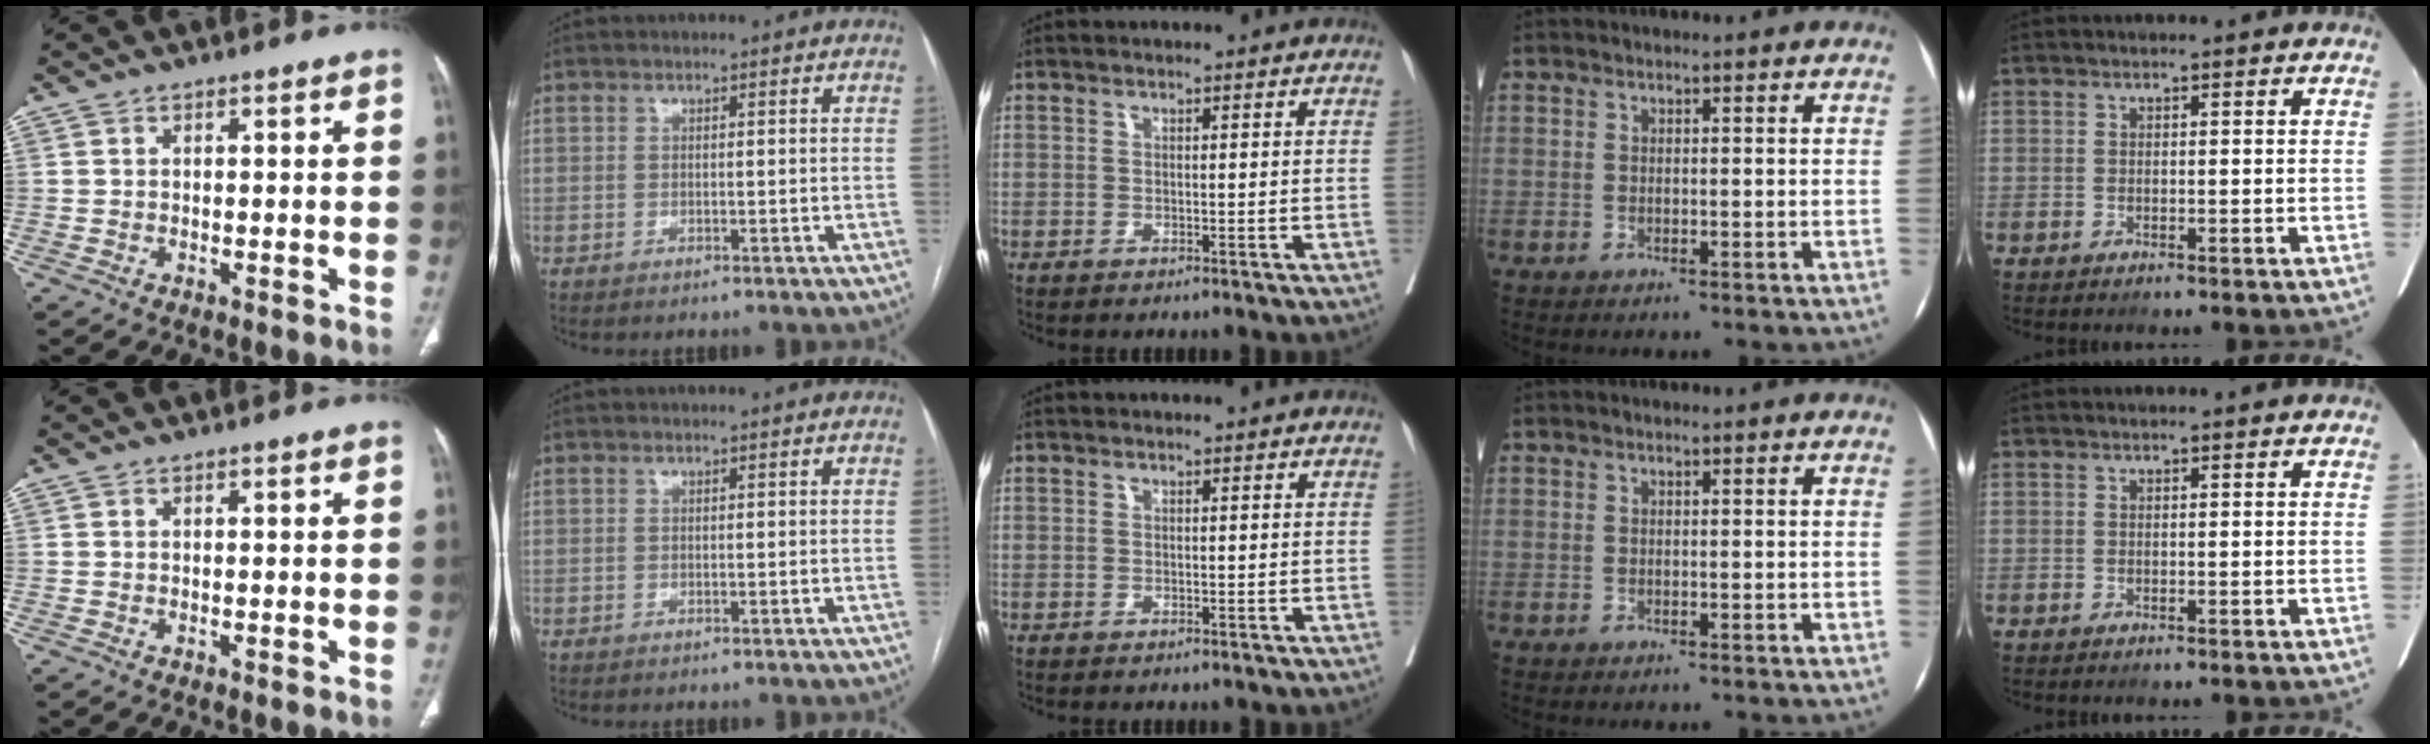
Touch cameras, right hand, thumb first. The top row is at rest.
{}